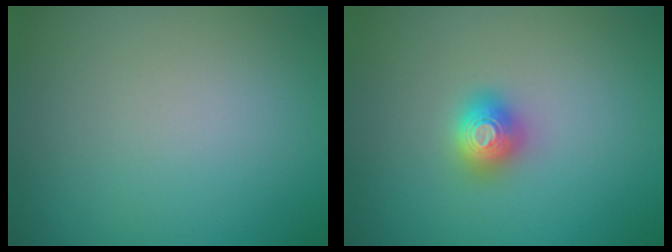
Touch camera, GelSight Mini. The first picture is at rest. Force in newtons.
{"total": 2.0, "press": 2.0, "slide": 0.1}